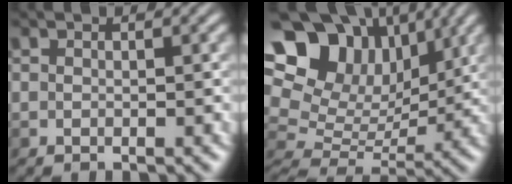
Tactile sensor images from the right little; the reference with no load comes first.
{"total": 16.3, "force": [7.6, 11.1, 9.2], "torque": [-0.179, 0.056, 0.130]}